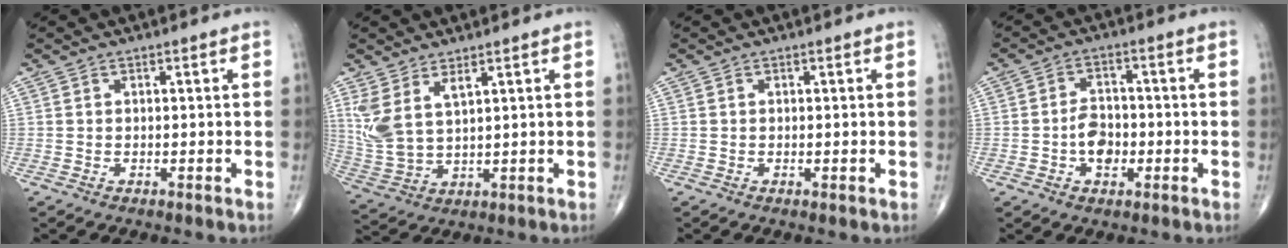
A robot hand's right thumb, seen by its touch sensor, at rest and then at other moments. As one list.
[{"total": 8.1, "force": [3.9, 3.3, 6.2], "torque": [-0.141, -0.019, 0.092]}, {"total": 0.6, "force": [-0.1, 0.1, 0.5], "torque": [-0.008, -0.002, -0.003]}, {"total": 5.9, "force": [-1.4, 4.0, 4.0], "torque": [-0.046, 0.015, -0.028]}]